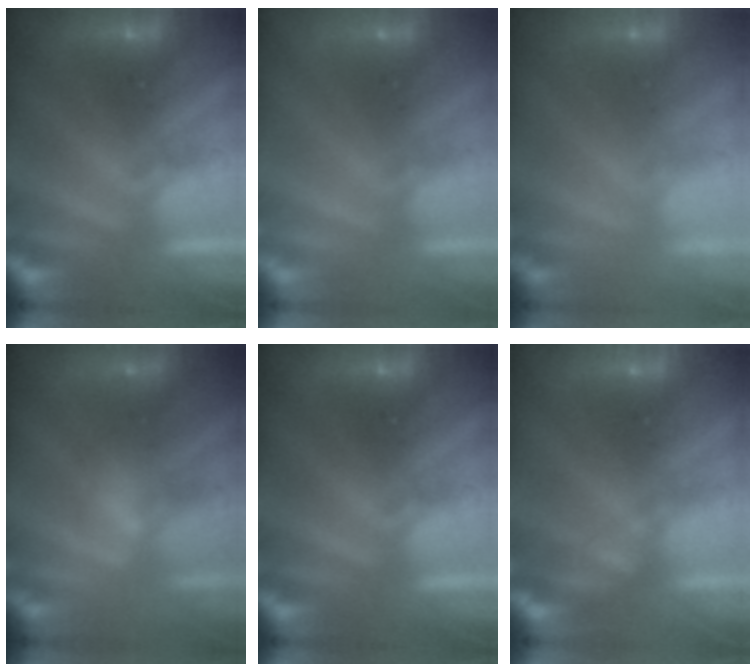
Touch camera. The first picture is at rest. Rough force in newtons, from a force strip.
{"total": 2.9}
{"total": 8.6}
{"total": 2.8}
{"total": 0.0}
{"total": 1.7}